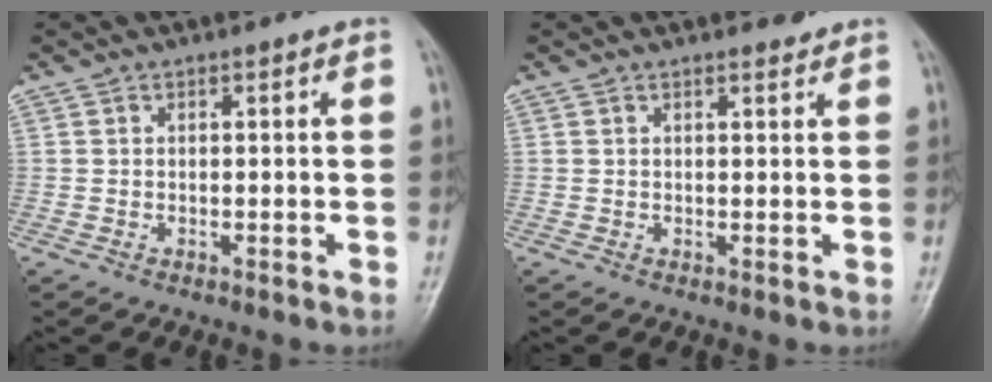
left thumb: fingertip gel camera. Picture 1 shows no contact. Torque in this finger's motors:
{"motor_torque": [-0.07, -0.02, -0.17, 0.00, 0.00]}